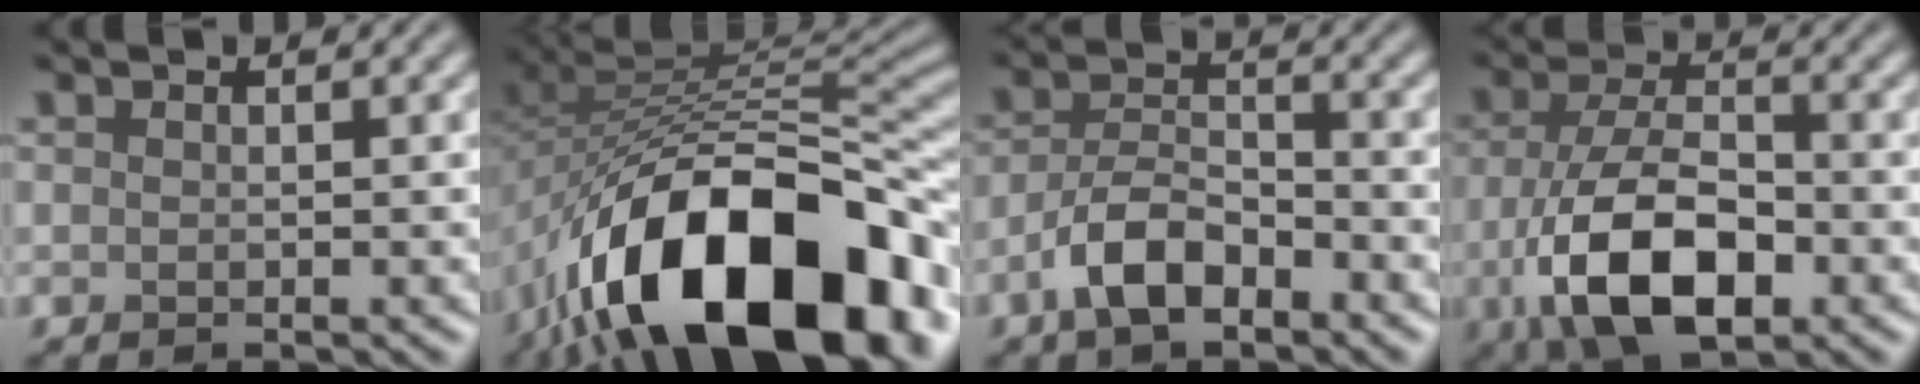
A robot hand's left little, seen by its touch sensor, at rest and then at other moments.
{"total": 17.9, "force": [-9.6, 9.2, 12.0], "torque": [-0.197, -0.003, -0.154]}
{"total": 4.5, "force": [-2.8, 1.8, 3.0], "torque": [-0.053, 0.006, -0.060]}
{"total": 8.7, "force": [-3.1, 4.3, 6.9], "torque": [-0.146, -0.014, -0.059]}